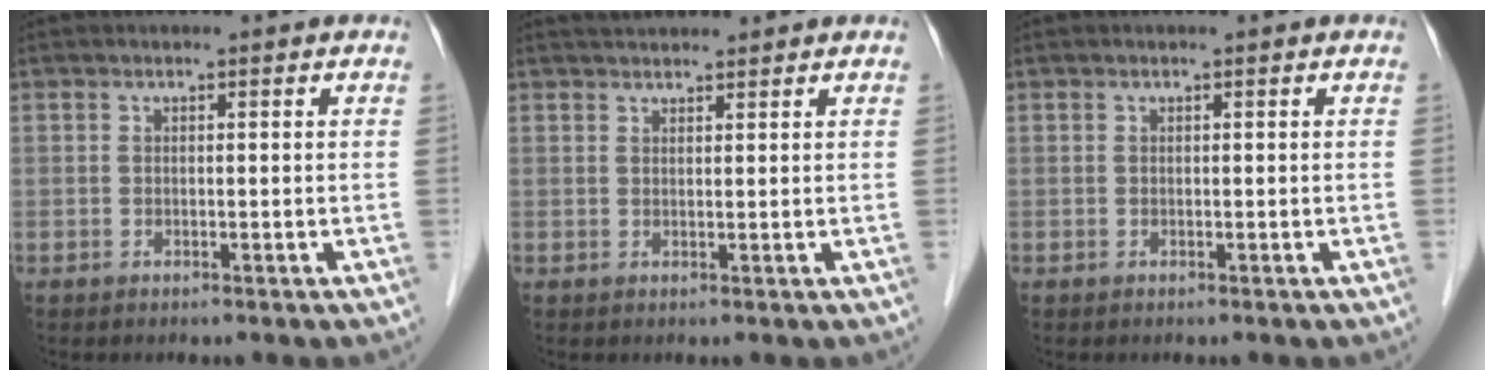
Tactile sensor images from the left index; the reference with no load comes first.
{"total": 3.6, "force": [3.4, 0.6, 1.1], "torque": [-0.015, 0.032, 0.057]}
{"total": 0.0}